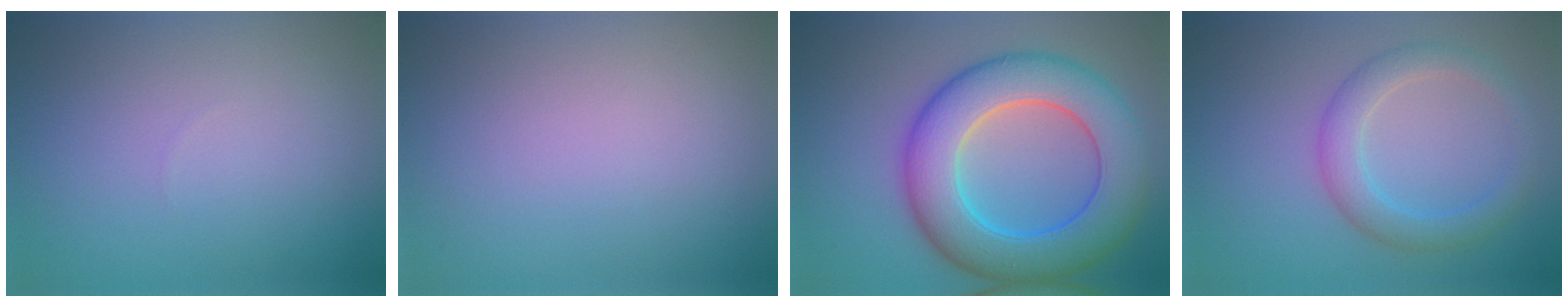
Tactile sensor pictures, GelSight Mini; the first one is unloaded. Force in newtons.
{"total": 0.0}
{"total": 10.7, "press": 10.7, "slide": 0.4}
{"total": 3.5, "press": 3.5, "slide": 0.1}